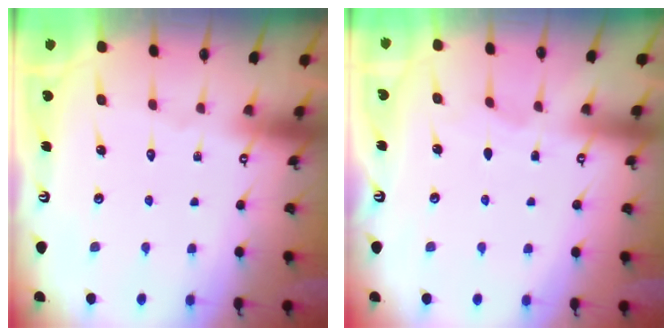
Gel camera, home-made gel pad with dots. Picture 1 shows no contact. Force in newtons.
{"total": 2.8, "press": 2.8, "slide": 0.4}